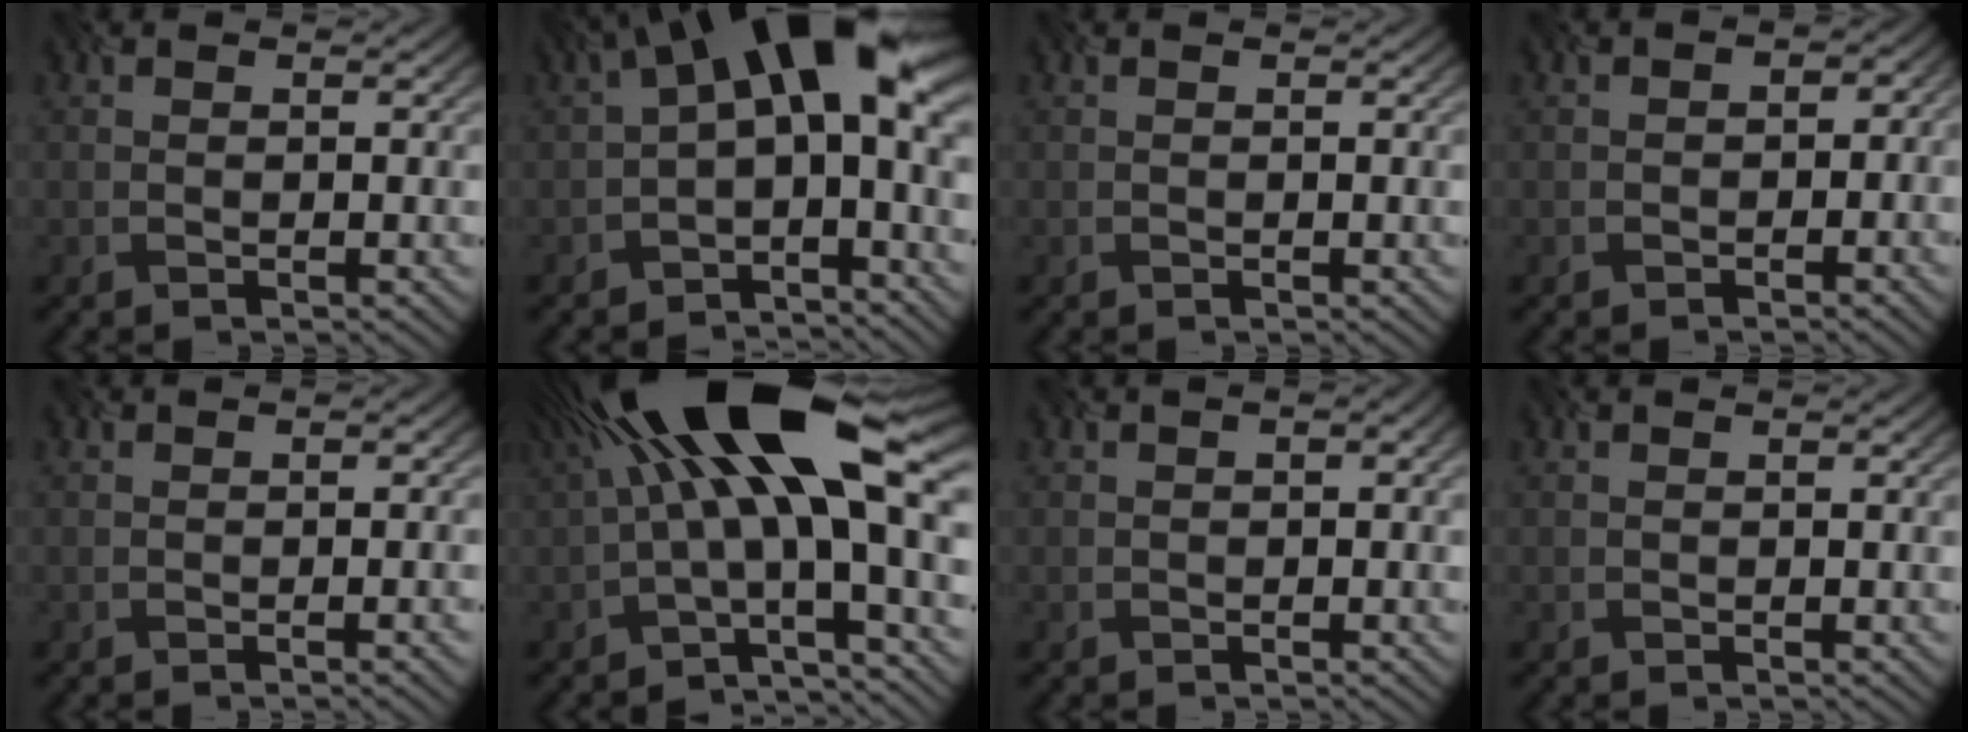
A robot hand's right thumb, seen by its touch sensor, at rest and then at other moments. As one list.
[{"total": 13.6, "force": [1.2, 6.3, 12.0], "torque": [-0.190, 0.011, 0.012]}, {"total": 0.0}, {"total": 1.6, "force": [-1.3, 0.8, 0.5], "torque": [-0.008, -0.001, -0.018]}, {"total": 2.6, "force": [-0.6, 0.8, 2.4], "torque": [-0.017, 0.008, -0.017]}, {"total": 19.0, "force": [3.5, 6.2, 17.7], "torque": [-0.273, 0.035, 0.053]}, {"total": 1.6, "force": [0.0, 0.6, 1.5], "torque": [-0.015, 0.000, -0.003]}, {"total": 0.0}]